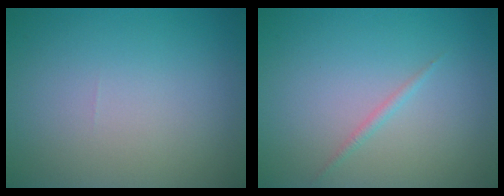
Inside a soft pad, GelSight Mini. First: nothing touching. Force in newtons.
{"total": 0.7, "press": 0.7, "slide": 0.0}